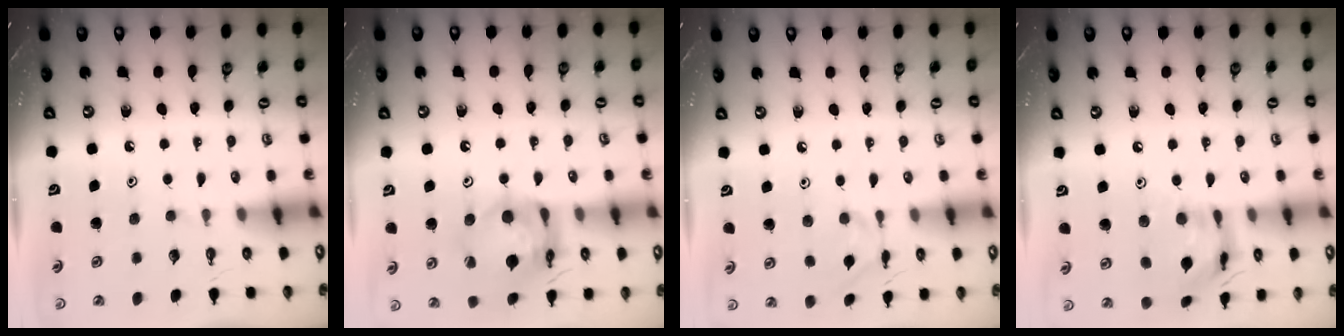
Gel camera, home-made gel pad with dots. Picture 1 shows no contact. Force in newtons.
{"total": 13.7, "press": 13.6, "slide": 1.7}
{"total": 2.6, "press": 2.6, "slide": 0.3}
{"total": 13.8, "press": 13.7, "slide": 1.1}